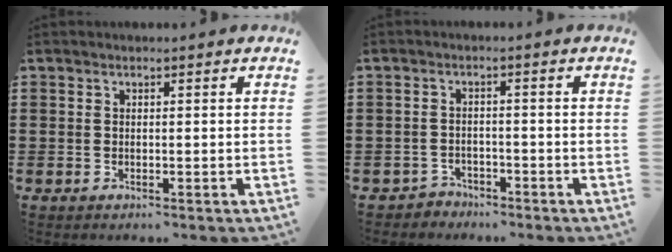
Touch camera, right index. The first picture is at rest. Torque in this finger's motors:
{"motor_torque": [-0.93, 0.74, -0.80, -0.21]}